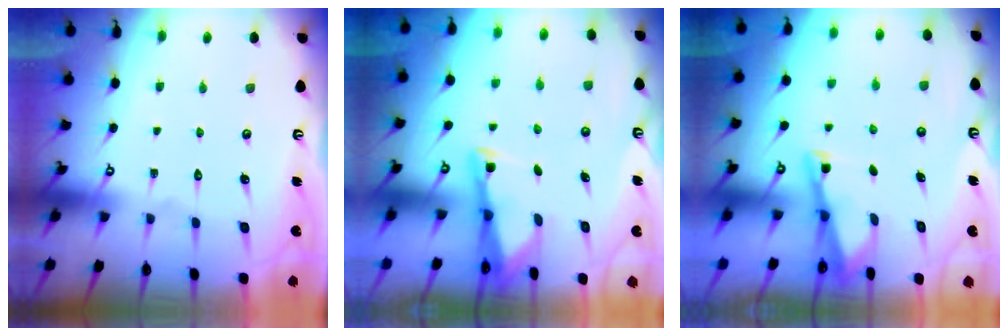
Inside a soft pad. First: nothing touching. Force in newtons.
{"total": 2.9, "press": 2.9, "slide": 0.1}
{"total": 2.9, "press": 2.9, "slide": 0.3}